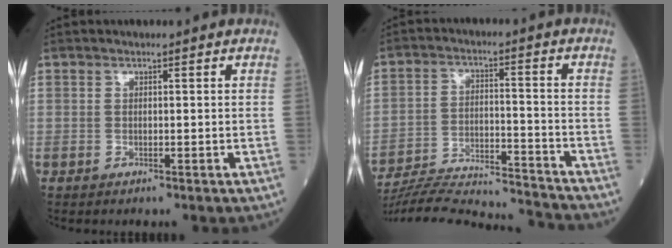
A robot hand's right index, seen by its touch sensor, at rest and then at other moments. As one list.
[{"total": 18.8, "force": [-18.3, 0.8, 4.3], "torque": [-0.094, 0.001, -0.275]}]